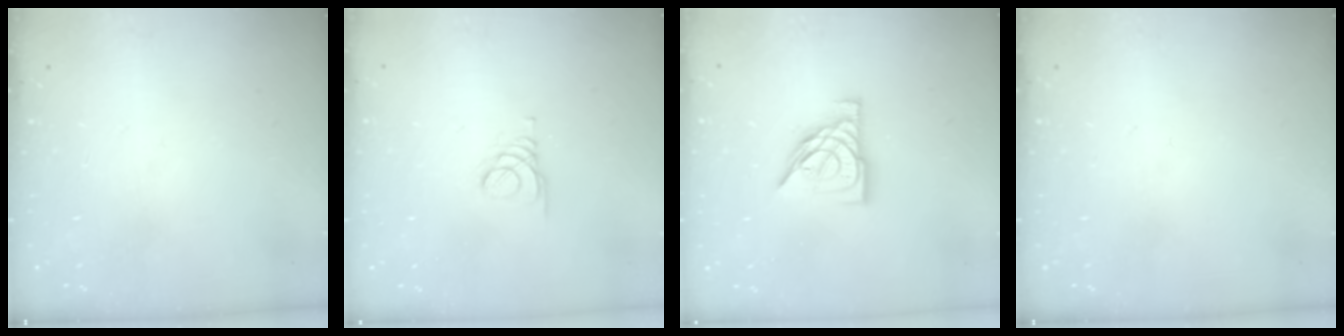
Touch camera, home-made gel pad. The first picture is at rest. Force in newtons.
{"total": 1.6, "press": 1.5, "slide": 0.2}
{"total": 10.7, "press": 10.6, "slide": 1.2}
{"total": 0.0}